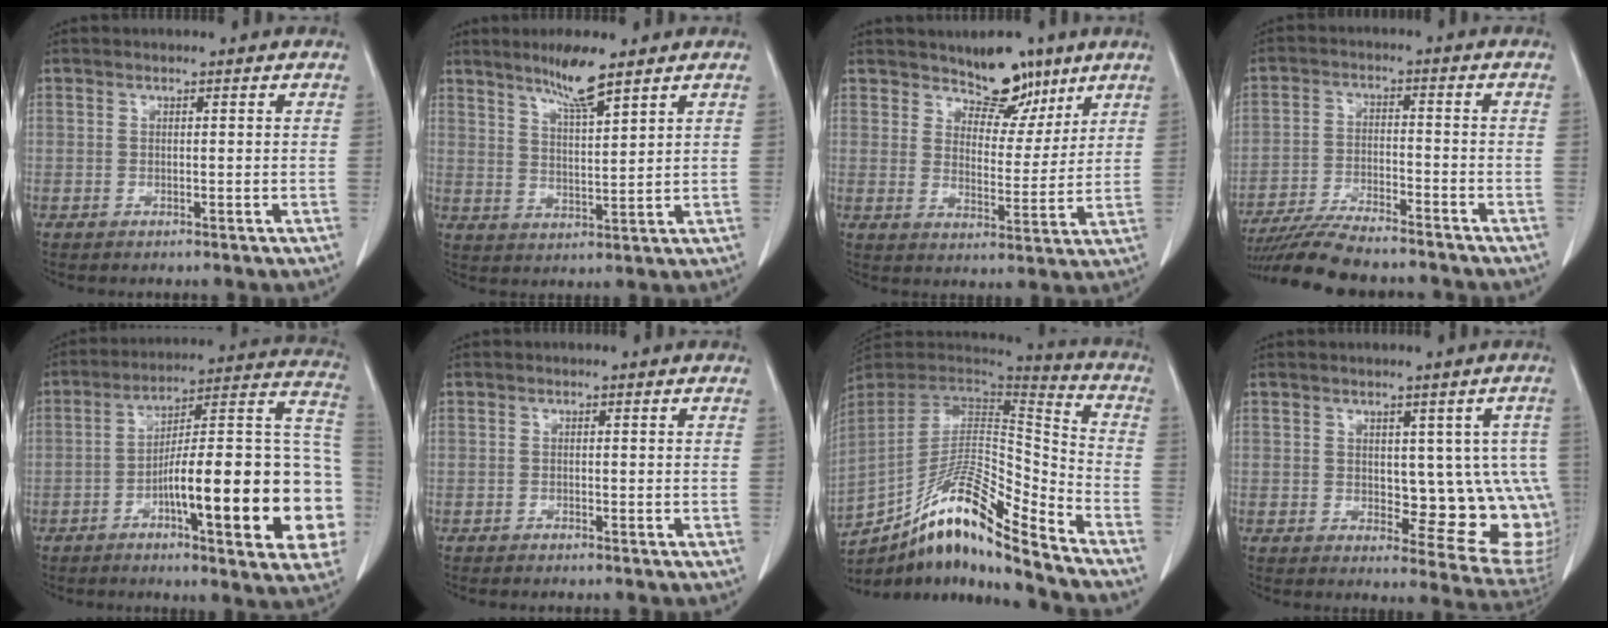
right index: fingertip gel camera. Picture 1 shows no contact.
{"total": 6.6, "force": [4.9, 0.1, 4.4], "torque": [-0.083, -0.005, 0.091]}
{"total": 7.4, "force": [5.8, 3.6, 2.9], "torque": [-0.031, -0.007, 0.092]}
{"total": 13.7, "force": [-12.4, 1.7, 5.6], "torque": [-0.092, -0.010, -0.193]}
{"total": 24.4, "force": [-6.5, 4.1, 23.1], "torque": [-0.250, 0.026, -0.084]}
{"total": 1.2, "force": [-1.1, 0.0, 0.5], "torque": [-0.006, 0.000, -0.011]}
{"total": 18.8, "force": [-14.1, 1.8, 12.3], "torque": [-0.237, 0.008, -0.254]}
{"total": 10.8, "force": [0.2, 5.3, 9.4], "torque": [-0.088, -0.004, 0.016]}